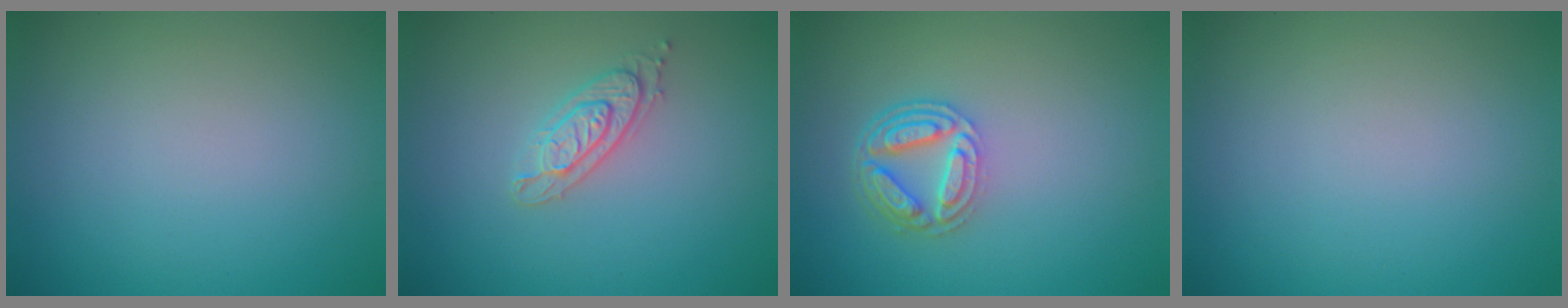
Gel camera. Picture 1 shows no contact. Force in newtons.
{"total": 2.3, "press": 2.2, "slide": 0.5}
{"total": 4.3, "press": 3.3, "slide": 2.8}
{"total": 0.0}